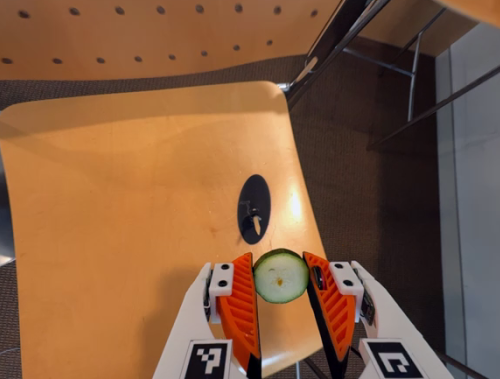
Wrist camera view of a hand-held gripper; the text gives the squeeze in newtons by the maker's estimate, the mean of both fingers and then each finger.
{"total": 7.8, "left": 7.5, "right": 8.1}